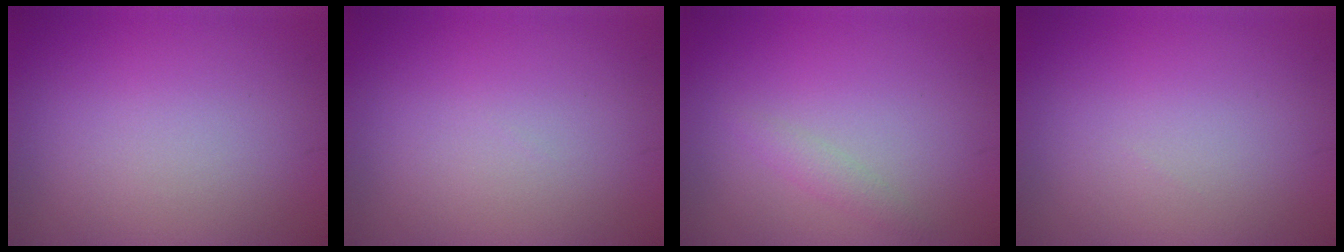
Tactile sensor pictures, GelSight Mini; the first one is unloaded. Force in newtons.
{"total": 0.0}
{"total": 1.2, "press": 1.2, "slide": 0.0}
{"total": 0.0}